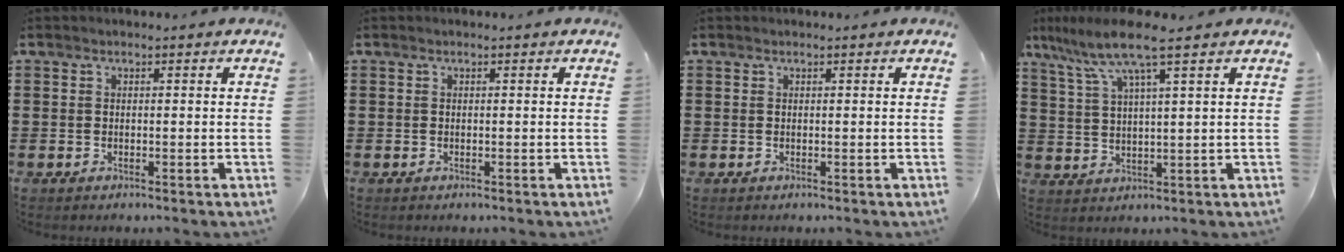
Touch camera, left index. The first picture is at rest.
{"total": 0.0}
{"total": 0.0}
{"total": 7.9, "force": [5.4, 0.4, 5.8], "torque": [-0.127, -0.013, 0.092]}